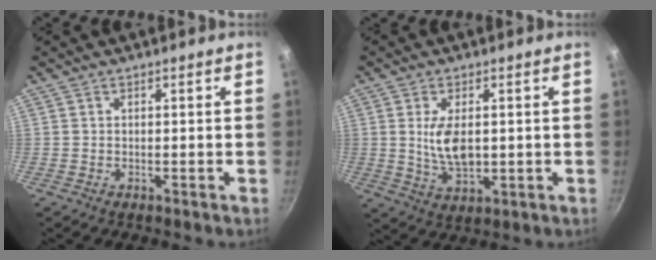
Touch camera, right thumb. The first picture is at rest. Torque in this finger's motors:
{"motor_torque": [-0.36, 0.72, 0.94, -0.02, 0.00]}